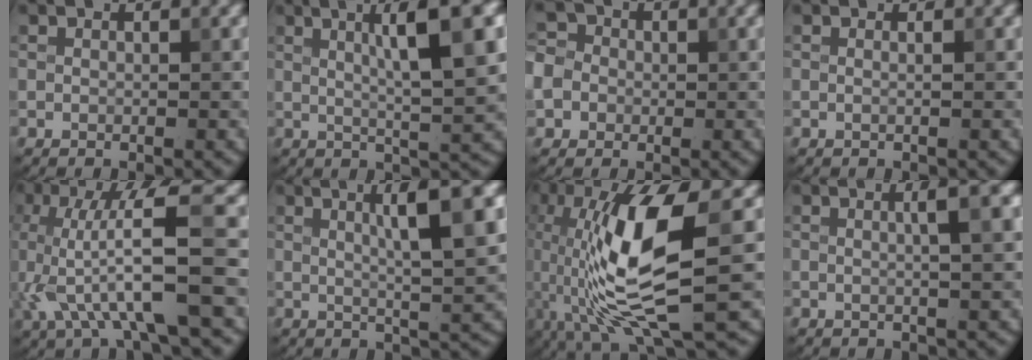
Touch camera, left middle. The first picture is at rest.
{"total": 8.5, "force": [2.5, 1.5, 7.9], "torque": [-0.100, 0.012, 0.037]}
{"total": 6.9, "force": [-1.4, 6.2, 2.8], "torque": [-0.068, 0.017, -0.056]}
{"total": 0.6, "force": [0.1, 0.2, 0.5], "torque": [-0.008, -0.005, -0.007]}
{"total": 8.5, "force": [-1.8, 1.9, 8.1], "torque": [-0.147, 0.010, -0.031]}
{"total": 7.6, "force": [2.3, 1.3, 7.1], "torque": [-0.088, 0.011, 0.033]}
{"total": 11.2, "force": [-0.5, 3.2, 10.8], "torque": [-0.210, -0.004, -0.007]}
{"total": 3.7, "force": [0.7, 0.8, 3.5], "torque": [-0.042, 0.011, 0.004]}